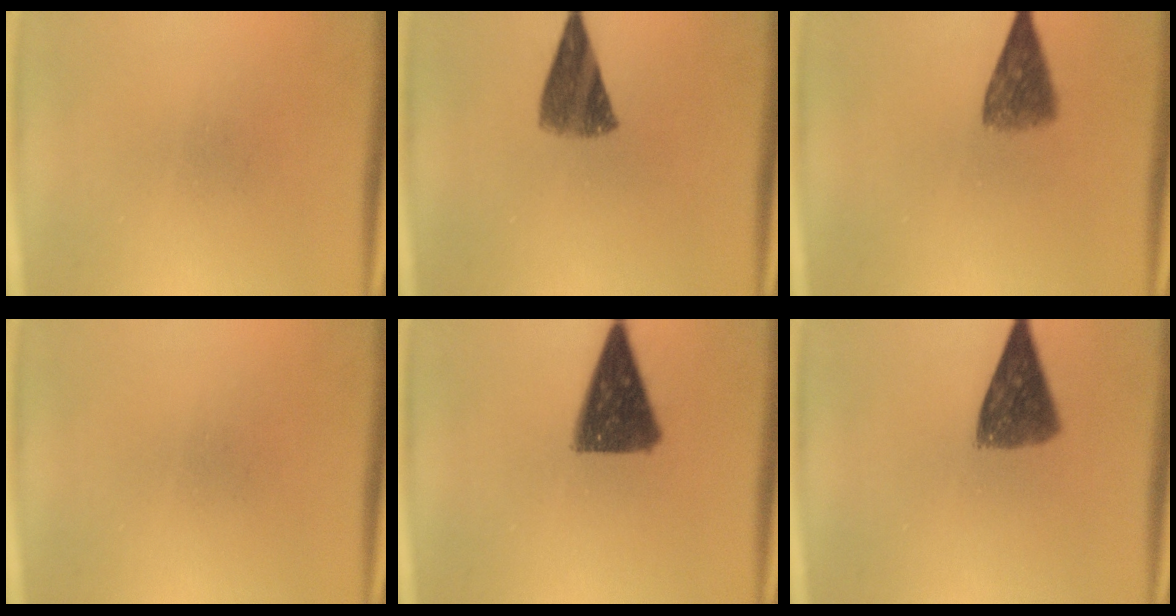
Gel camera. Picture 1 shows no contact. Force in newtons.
{"total": 7.6}
{"total": 5.5}
{"total": 0.0}
{"total": 11.5}
{"total": 8.4}